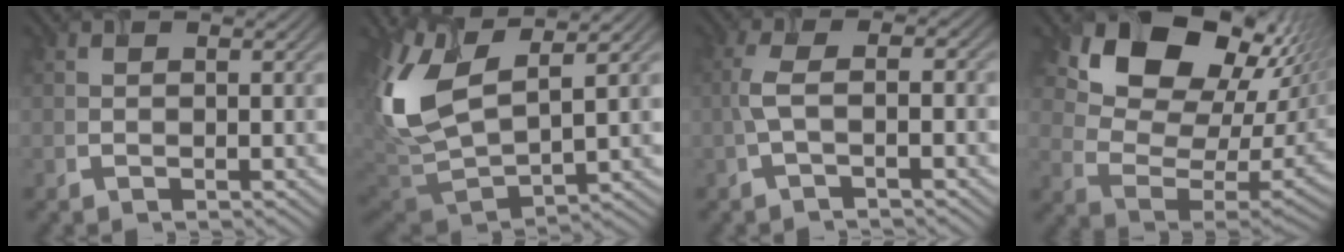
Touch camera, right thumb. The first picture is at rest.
{"total": 12.2, "force": [4.8, 5.5, 9.8], "torque": [-0.261, 0.004, 0.106]}
{"total": 2.8, "force": [-1.2, 0.6, 2.5], "torque": [-0.058, 0.006, -0.023]}
{"total": 17.2, "force": [10.1, 10.3, 9.4], "torque": [-0.186, 0.012, 0.185]}